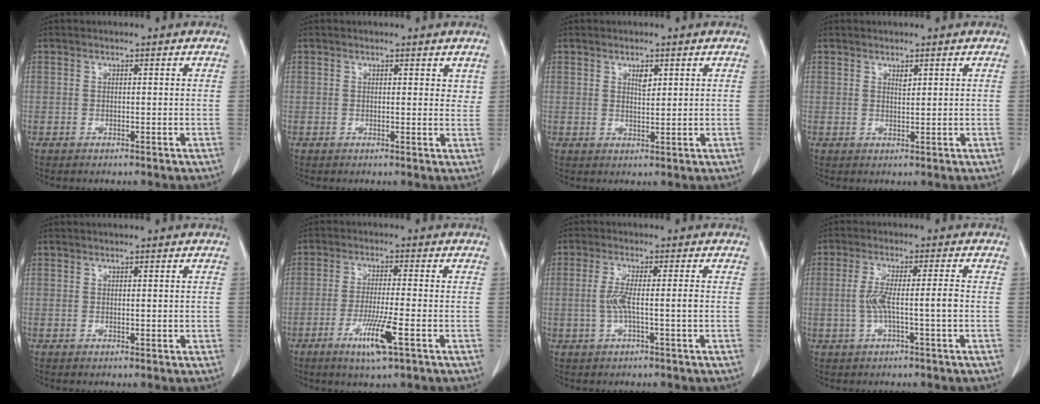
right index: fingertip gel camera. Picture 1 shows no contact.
{"total": 1.7, "force": [1.2, 1.0, 0.7], "torque": [0.005, -0.006, 0.008]}
{"total": 1.9, "force": [1.0, 0.8, 1.4], "torque": [-0.024, -0.004, 0.018]}
{"total": 0.9, "force": [0.6, 0.3, 0.6], "torque": [-0.012, -0.005, 0.011]}
{"total": 0.6, "force": [0.0, 0.2, 0.6], "torque": [-0.010, -0.002, 0.002]}
{"total": 7.2, "force": [-3.3, -0.1, 6.3], "torque": [-0.121, -0.018, -0.060]}
{"total": 4.2, "force": [-0.7, -0.1, 4.1], "torque": [-0.085, 0.002, -0.013]}
{"total": 5.4, "force": [-1.0, 0.0, 5.3], "torque": [-0.109, 0.010, -0.016]}